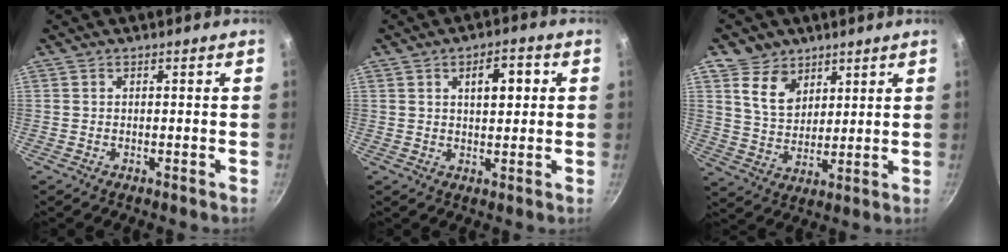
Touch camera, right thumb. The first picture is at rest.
{"total": 6.2, "force": [1.7, 3.1, 5.1], "torque": [-0.051, 0.001, 0.024]}
{"total": 8.4, "force": [4.7, 6.3, 3.1], "torque": [-0.019, -0.034, 0.088]}